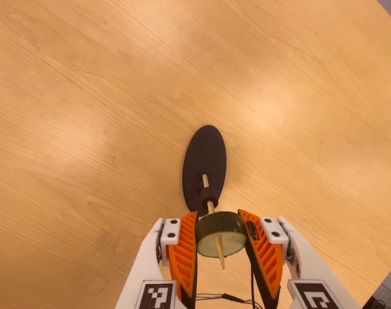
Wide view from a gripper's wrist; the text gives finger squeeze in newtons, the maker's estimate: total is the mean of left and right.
{"total": 11.5, "left": 11.4, "right": 11.6}